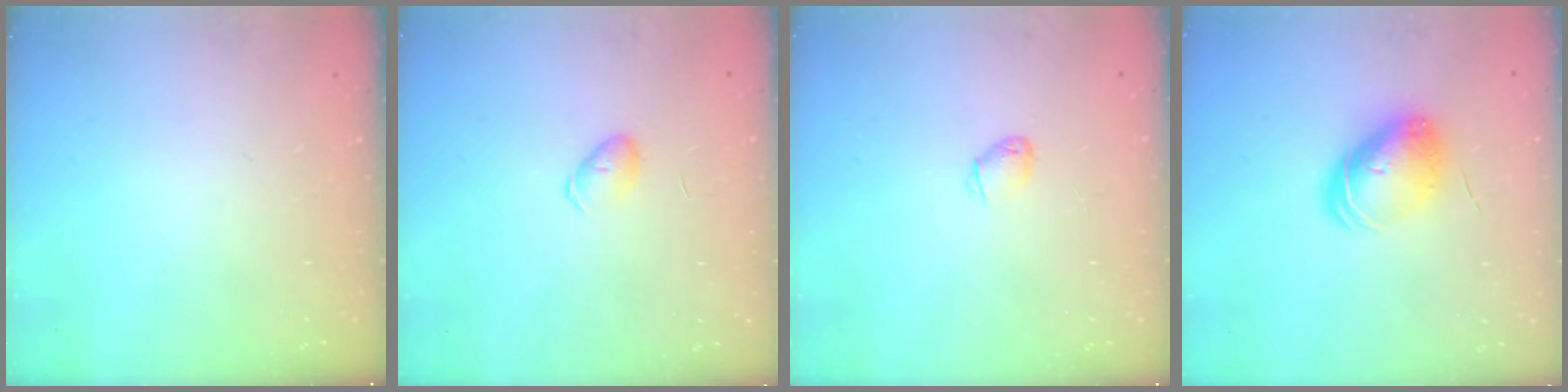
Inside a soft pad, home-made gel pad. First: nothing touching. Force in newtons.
{"total": 4.5, "press": 4.5, "slide": 0.5}
{"total": 2.3, "press": 2.3, "slide": 0.5}
{"total": 9.0, "press": 9.0, "slide": 0.3}